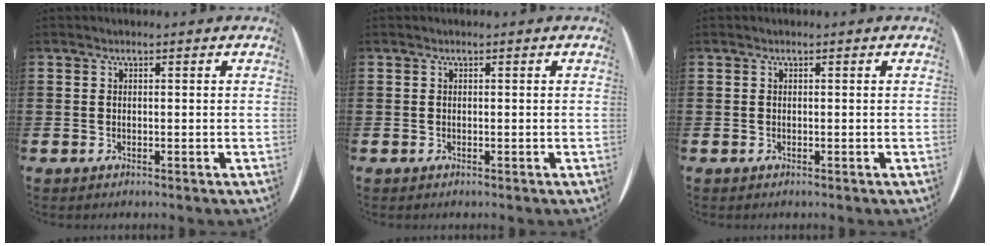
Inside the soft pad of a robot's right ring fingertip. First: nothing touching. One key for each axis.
{"total": 0.0}
{"total": 0.0}